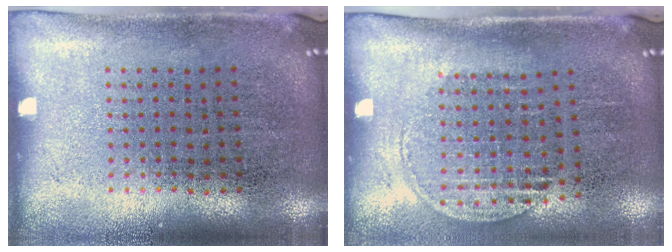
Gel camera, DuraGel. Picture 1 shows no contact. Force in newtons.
{"total": 1.5, "press": 1.3, "slide": 0.8}